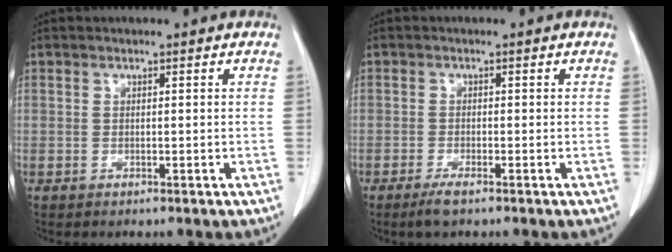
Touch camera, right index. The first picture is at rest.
{"total": 2.3, "force": [-1.7, 0.2, 1.6], "torque": [-0.036, -0.004, -0.032]}